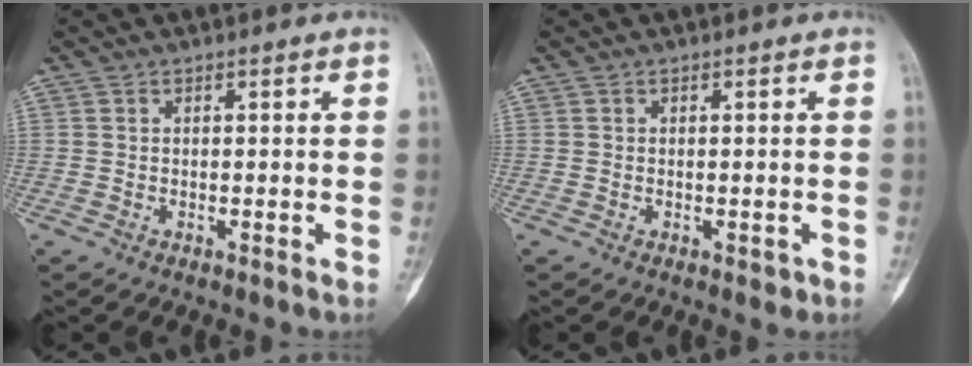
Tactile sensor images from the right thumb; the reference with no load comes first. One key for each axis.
{"total": 1.0, "fx": -0.3, "fy": 0.7, "fz": 0.6, "tx": 0.000, "ty": 0.001, "tz": -0.003}